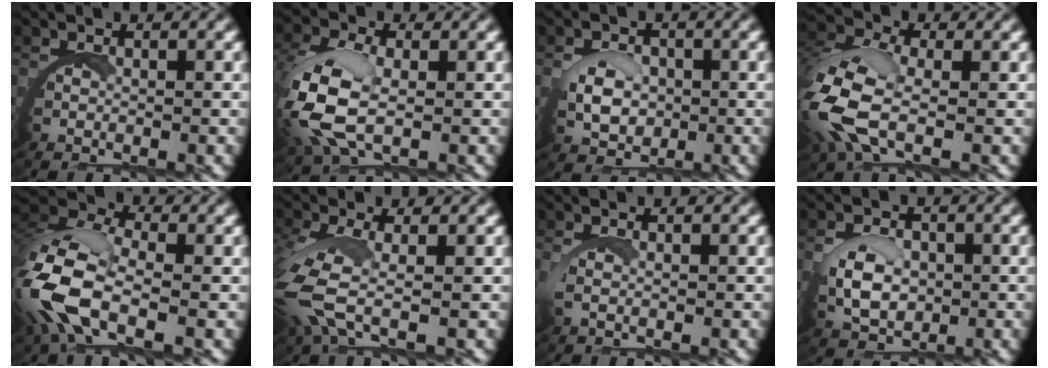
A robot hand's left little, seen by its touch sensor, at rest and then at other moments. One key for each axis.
{"total": 6.6, "fx": 0.2, "fy": 4.2, "fz": 5.1, "tx": -0.147, "ty": -0.012, "tz": 0.012}
{"total": 2.4, "fx": 0.6, "fy": 1.6, "fz": 1.7, "tx": -0.033, "ty": -0.005, "tz": 0.014}
{"total": 5.7, "fx": 0.0, "fy": 2.9, "fz": 4.9, "tx": -0.137, "ty": -0.010, "tz": 0.003}
{"total": 8.0, "fx": 0.2, "fy": 4.5, "fz": 6.5, "tx": -0.173, "ty": -0.016, "tz": 0.007}
{"total": 4.0, "fx": 0.3, "fy": 1.4, "fz": 3.8, "tx": -0.115, "ty": -0.018, "tz": 0.015}
{"total": 1.4, "fx": 0.2, "fy": 0.0, "fz": 1.4, "tx": -0.034, "ty": -0.001, "tz": 0.004}
{"total": 3.2, "fx": 0.6, "fy": 2.1, "fz": 2.4, "tx": -0.053, "ty": -0.007, "tz": 0.016}